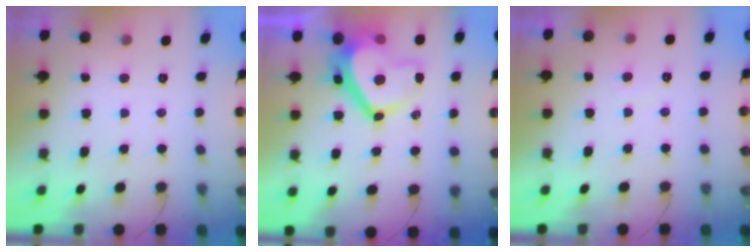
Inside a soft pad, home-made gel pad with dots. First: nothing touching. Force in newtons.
{"total": 10.4, "press": 10.2, "slide": 2.1}
{"total": 2.1, "press": 2.0, "slide": 0.6}